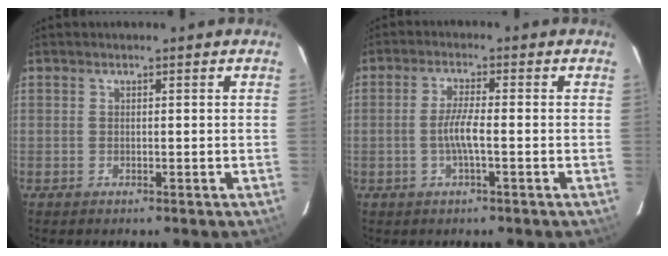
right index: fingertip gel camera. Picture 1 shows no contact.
{"total": 4.2, "force": [-1.1, 0.1, 4.1], "torque": [-0.081, -0.001, -0.021]}